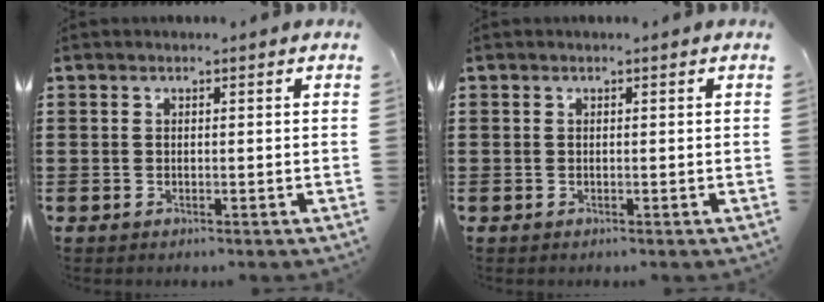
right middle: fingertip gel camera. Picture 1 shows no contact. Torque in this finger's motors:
{"motor_torque": [0.14, -0.26, 0.00, 0.02]}